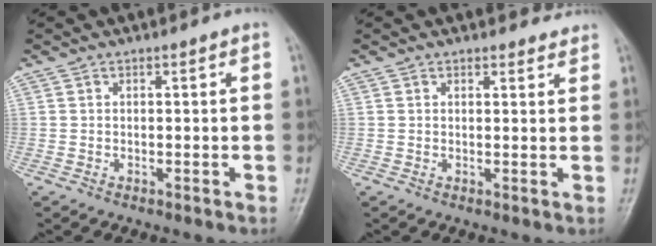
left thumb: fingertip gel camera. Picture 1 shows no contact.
{"total": 2.2, "force": [2.0, 0.8, 0.2], "torque": [0.010, -0.012, 0.019]}